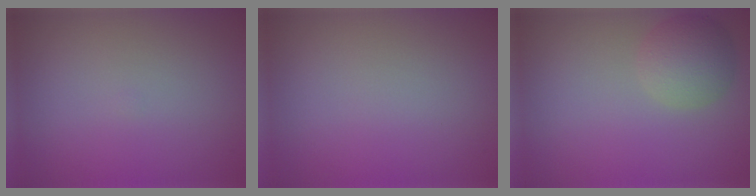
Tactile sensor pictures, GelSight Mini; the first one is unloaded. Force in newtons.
{"total": 0.0}
{"total": 3.3, "press": 3.2, "slide": 0.3}